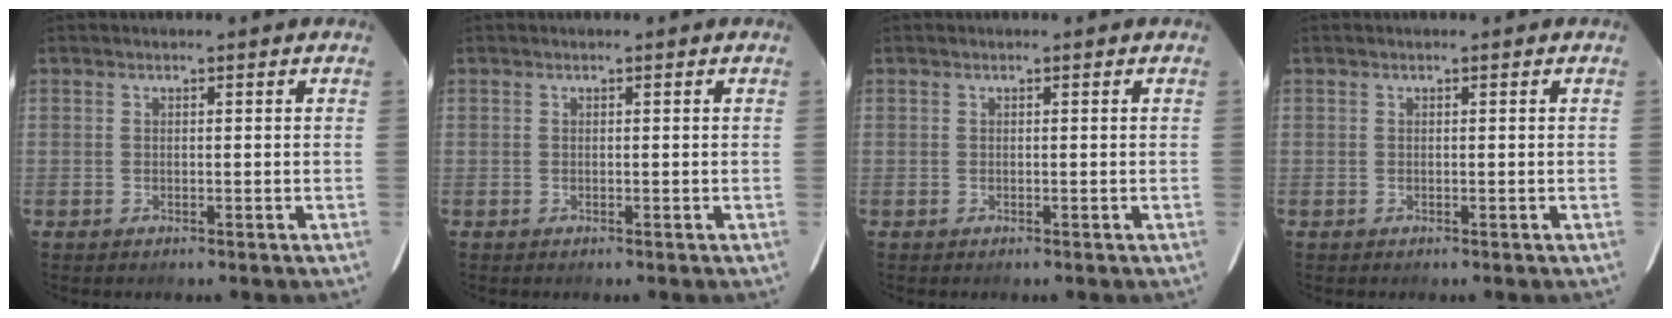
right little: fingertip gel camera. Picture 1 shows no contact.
{"total": 0.0}
{"total": 0.0}
{"total": 0.0}